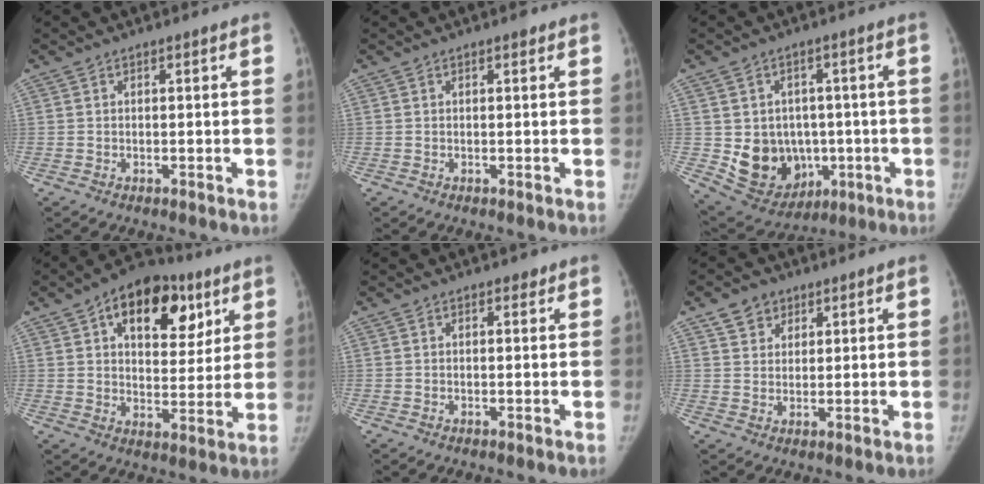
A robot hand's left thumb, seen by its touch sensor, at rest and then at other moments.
{"total": 0.8, "force": [0.5, 0.4, 0.5], "torque": [-0.005, -0.001, 0.004]}
{"total": 13.6, "force": [-1.6, 11.4, 7.3], "torque": [-0.080, 0.006, 0.005]}
{"total": 18.2, "force": [8.3, 10.5, 12.2], "torque": [-0.127, -0.013, 0.123]}
{"total": 0.8, "force": [0.5, 0.5, 0.3], "torque": [0.003, -0.002, 0.003]}
{"total": 4.9, "force": [2.9, 3.6, 1.4], "torque": [-0.004, -0.015, 0.052]}